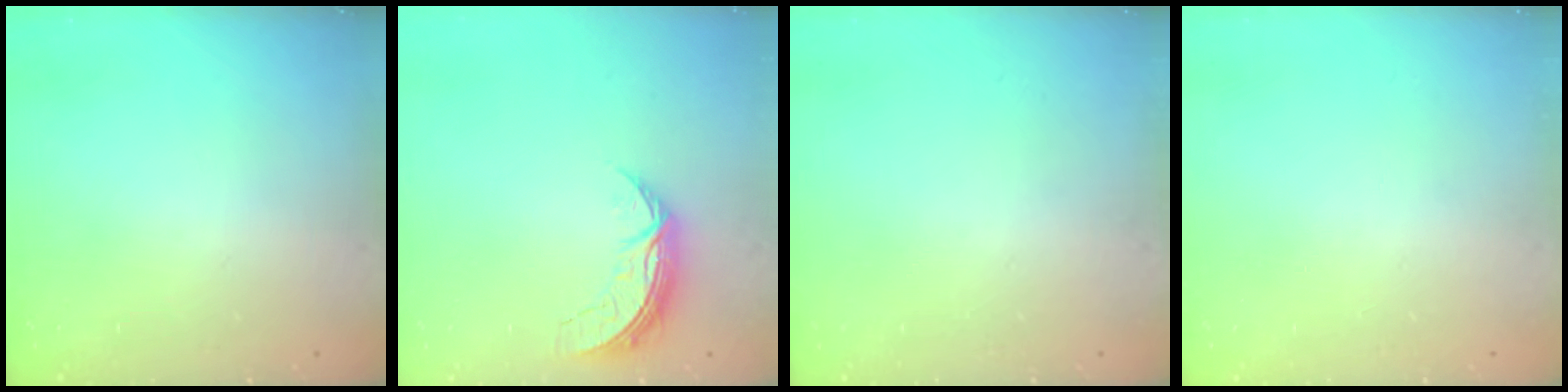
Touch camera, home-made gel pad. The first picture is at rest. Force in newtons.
{"total": 7.2, "press": 7.1, "slide": 0.5}
{"total": 0.0}
{"total": 0.0}